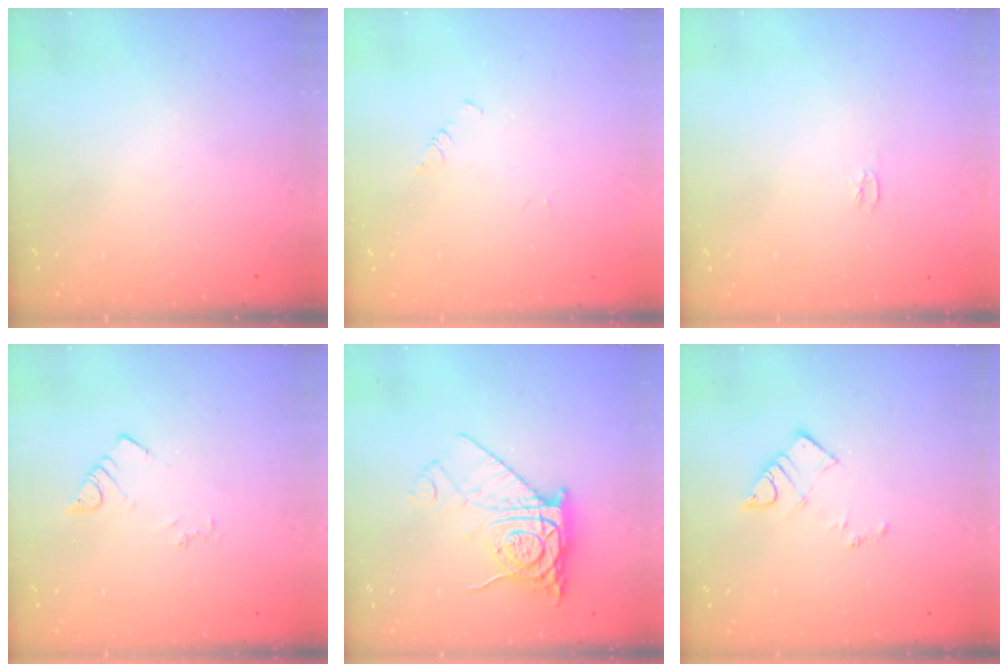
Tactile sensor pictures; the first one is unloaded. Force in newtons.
{"total": 1.3, "press": 1.3, "slide": 0.2}
{"total": 2.5, "press": 2.5, "slide": 0.3}
{"total": 2.4, "press": 2.3, "slide": 0.4}
{"total": 11.1, "press": 11.1, "slide": 1.1}
{"total": 6.2, "press": 6.1, "slide": 0.6}